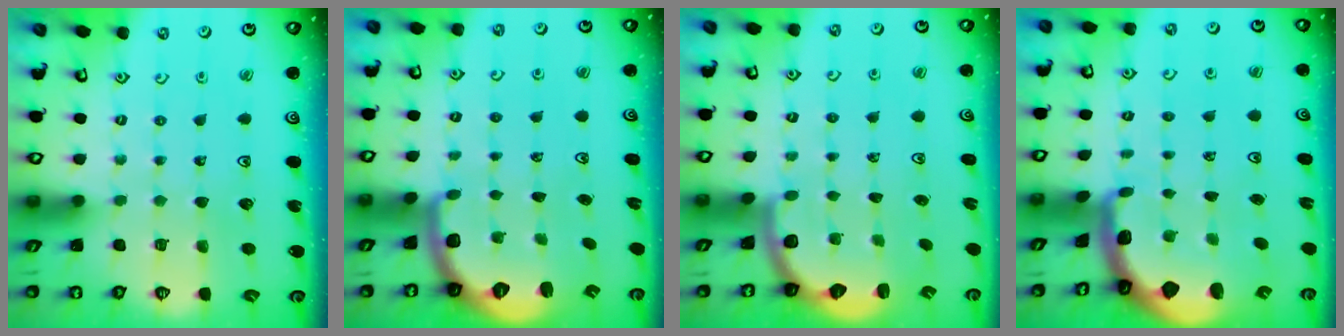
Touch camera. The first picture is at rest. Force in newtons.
{"total": 1.9, "press": 1.8, "slide": 0.4}
{"total": 2.7, "press": 2.0, "slide": 1.7}
{"total": 1.9, "press": 1.8, "slide": 0.5}